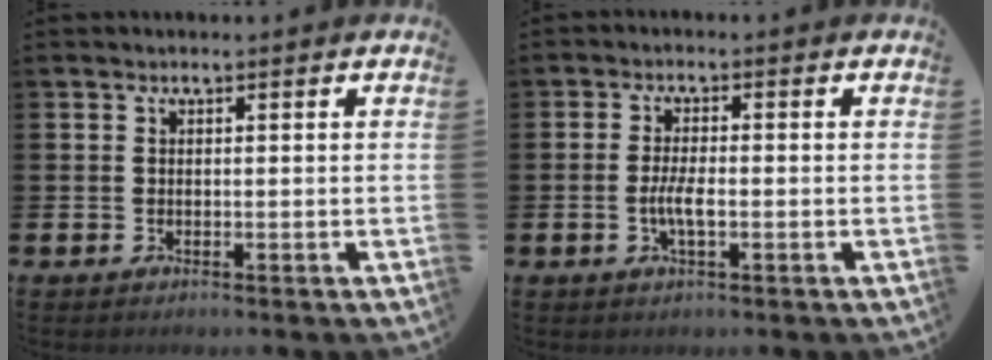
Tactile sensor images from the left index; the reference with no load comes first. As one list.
[{"total": 3.1, "force": [-0.7, 0.9, 2.9], "torque": [-0.055, -0.002, -0.017]}]